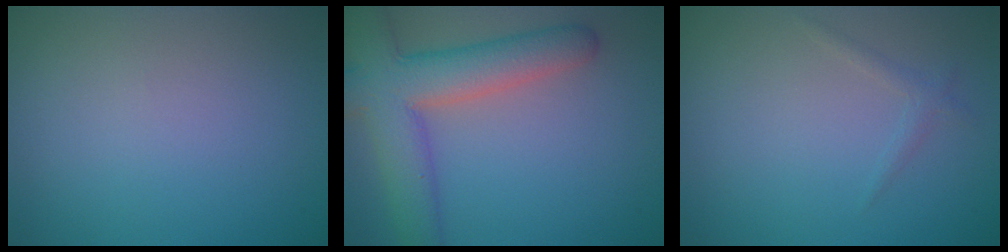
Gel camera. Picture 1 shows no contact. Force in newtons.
{"total": 7.7, "press": 7.7, "slide": 0.3}
{"total": 0.9, "press": 0.9, "slide": 0.1}